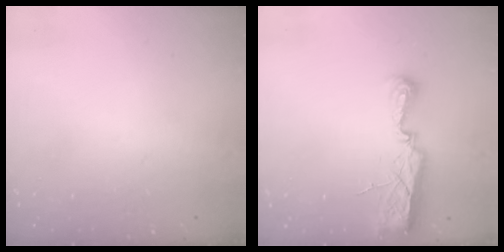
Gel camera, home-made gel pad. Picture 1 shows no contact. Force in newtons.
{"total": 10.7, "press": 9.0, "slide": 5.8}